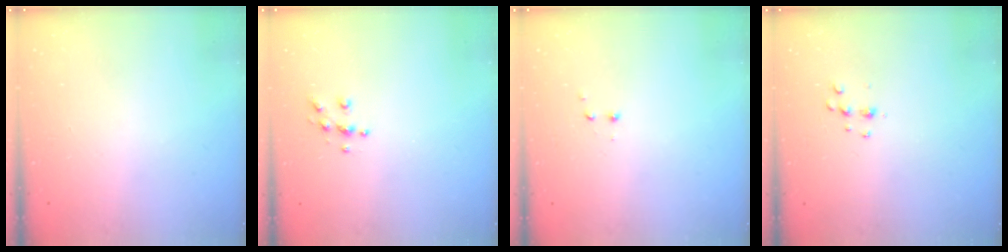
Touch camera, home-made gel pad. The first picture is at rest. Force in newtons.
{"total": 5.5, "press": 5.5, "slide": 0.4}
{"total": 1.2, "press": 1.1, "slide": 0.5}
{"total": 5.1, "press": 5.0, "slide": 0.8}